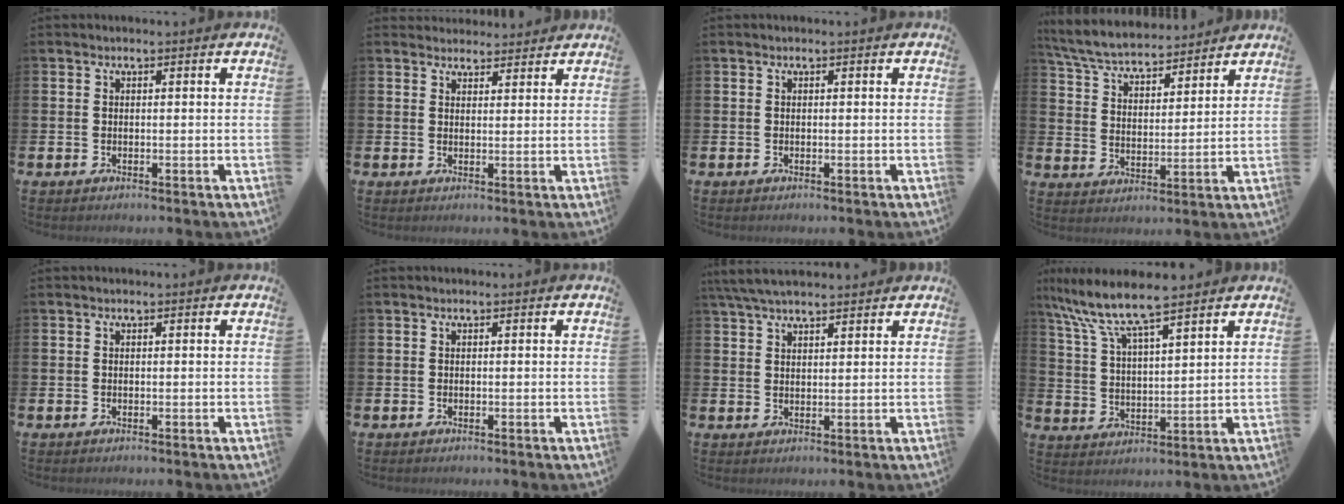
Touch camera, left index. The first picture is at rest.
{"total": 2.9, "force": [2.7, 0.9, -0.2], "torque": [0.007, -0.012, 0.049]}
{"total": 0.0}
{"total": 6.3, "force": [6.1, 1.3, 1.2], "torque": [-0.056, -0.036, 0.107]}
{"total": 0.0}
{"total": 0.0}
{"total": 5.2, "force": [4.6, 1.1, 2.0], "torque": [-0.048, -0.008, 0.086]}
{"total": 8.5, "force": [7.6, 1.0, 3.7], "torque": [-0.105, -0.032, 0.135]}